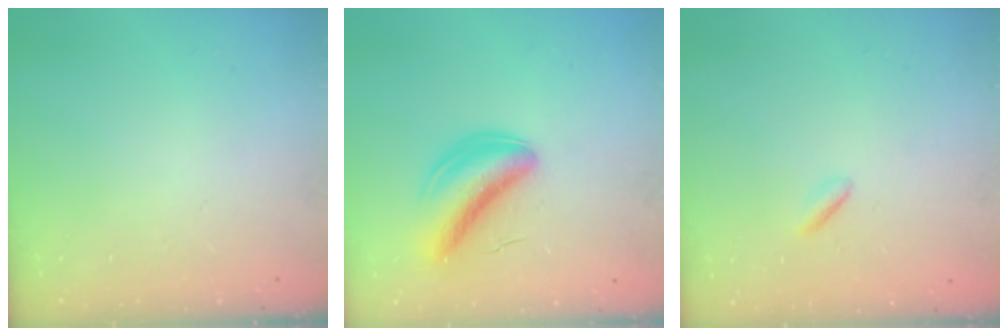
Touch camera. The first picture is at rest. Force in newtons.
{"total": 7.4, "press": 6.9, "slide": 2.6}
{"total": 0.0}